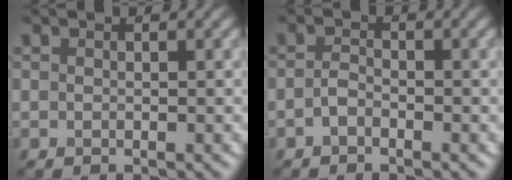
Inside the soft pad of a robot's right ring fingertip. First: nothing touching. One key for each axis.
{"total": 1.1, "fx": -0.7, "fy": 0.6, "fz": 0.7, "tx": -0.015, "ty": 0.003, "tz": -0.017}